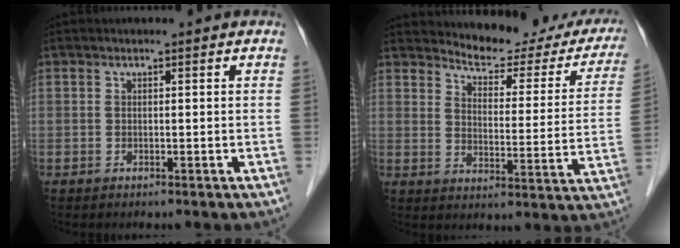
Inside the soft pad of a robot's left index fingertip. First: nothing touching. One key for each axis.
{"total": 17.6, "fx": 16.4, "fy": 4.3, "fz": 4.9, "tx": -0.041, "ty": -0.050, "tz": 0.182}